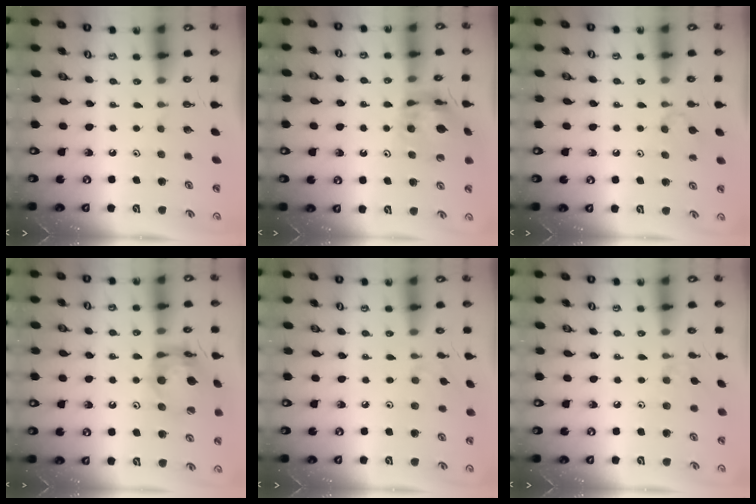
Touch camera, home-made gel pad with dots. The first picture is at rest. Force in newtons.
{"total": 11.7, "press": 11.6, "slide": 1.3}
{"total": 2.7, "press": 2.6, "slide": 0.6}
{"total": 13.7, "press": 13.6, "slide": 1.7}
{"total": 2.1, "press": 2.1, "slide": 0.4}
{"total": 3.0, "press": 2.9, "slide": 0.5}